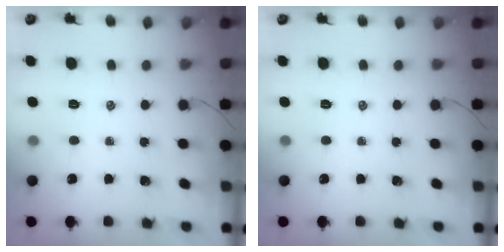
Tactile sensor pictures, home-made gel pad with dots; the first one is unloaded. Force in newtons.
{"total": 0.0}